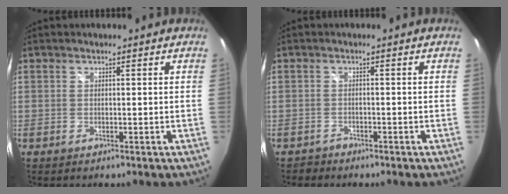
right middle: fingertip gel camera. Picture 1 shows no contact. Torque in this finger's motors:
{"motor_torque": [-0.51, -0.23, -0.06, -0.01]}